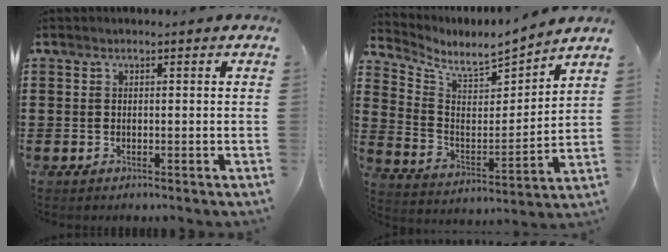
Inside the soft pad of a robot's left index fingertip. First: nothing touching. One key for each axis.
{"total": 5.6, "fx": 5.2, "fy": 1.3, "fz": 1.7, "tx": -0.062, "ty": -0.043, "tz": 0.084}